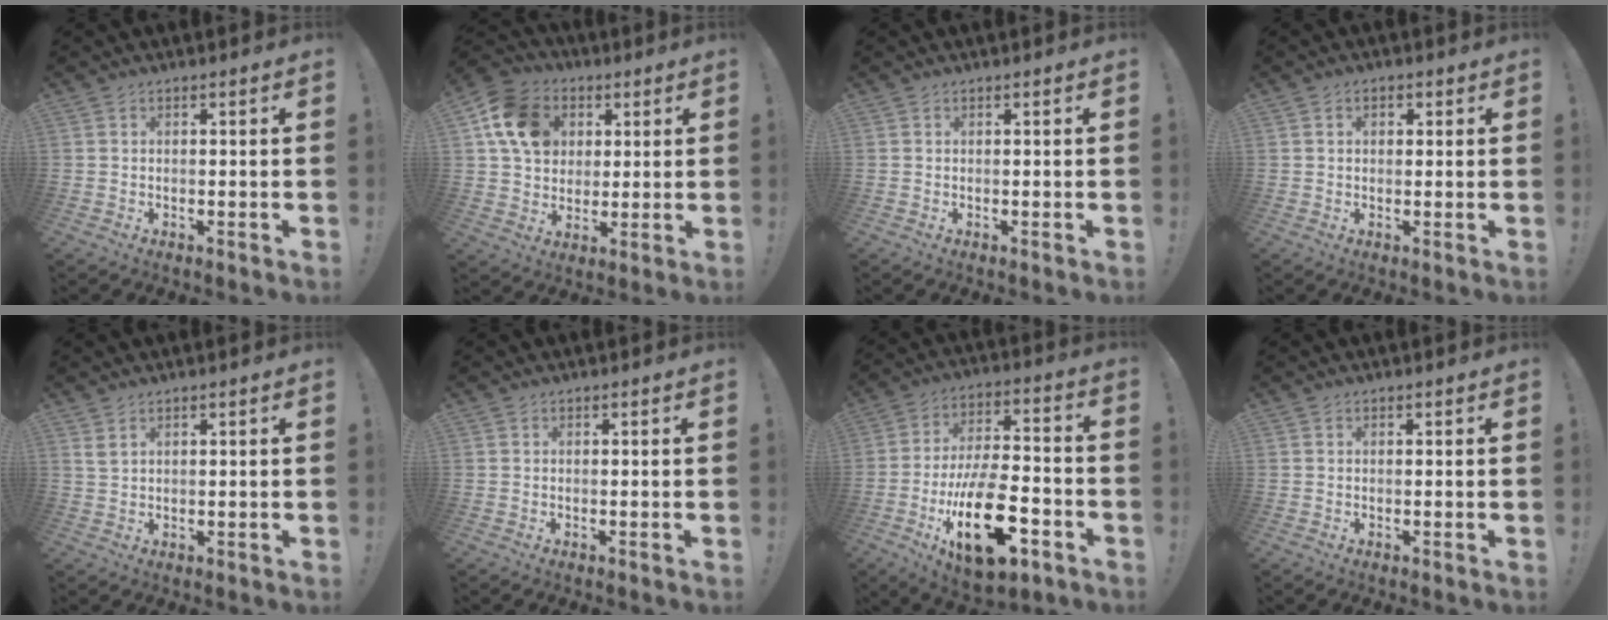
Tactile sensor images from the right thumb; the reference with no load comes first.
{"total": 14.8, "force": [4.7, 11.9, 7.4], "torque": [-0.117, -0.001, 0.099]}
{"total": 0.0}
{"total": 1.5, "force": [0.3, 1.2, 0.9], "torque": [-0.011, 0.002, 0.003]}
{"total": 2.0, "force": [1.3, 0.7, 1.3], "torque": [-0.024, -0.005, 0.023]}
{"total": 0.0}
{"total": 23.6, "force": [-9.2, 10.8, 18.9], "torque": [-0.323, 0.050, -0.141]}
{"total": 0.0}